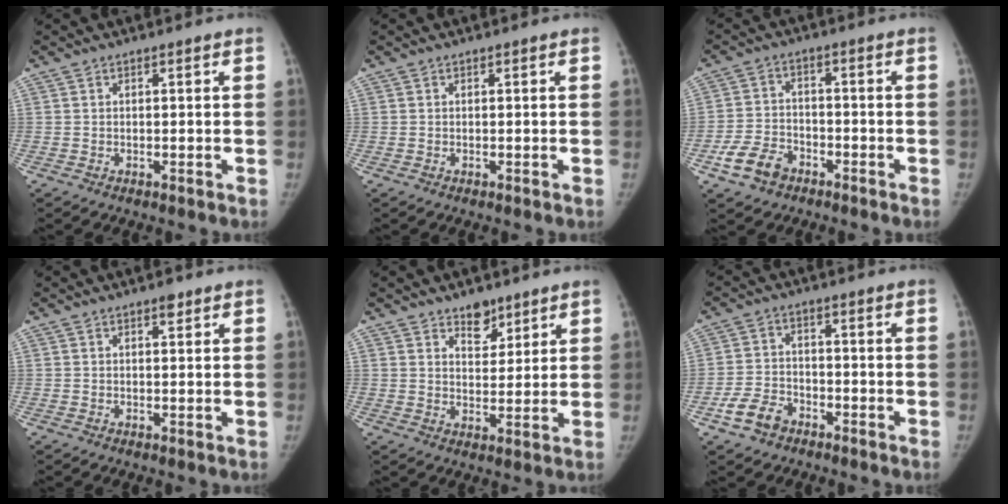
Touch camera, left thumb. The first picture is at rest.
{"total": 0.0}
{"total": 7.5, "force": [-4.3, 5.1, 3.4], "torque": [-0.059, 0.023, -0.079]}
{"total": 1.5, "force": [1.0, 0.7, 1.0], "torque": [-0.008, -0.004, 0.012]}
{"total": 5.4, "force": [3.9, 3.0, 2.3], "torque": [-0.005, -0.028, 0.064]}
{"total": 6.3, "force": [-3.8, 4.2, 2.8], "torque": [-0.049, 0.023, -0.069]}